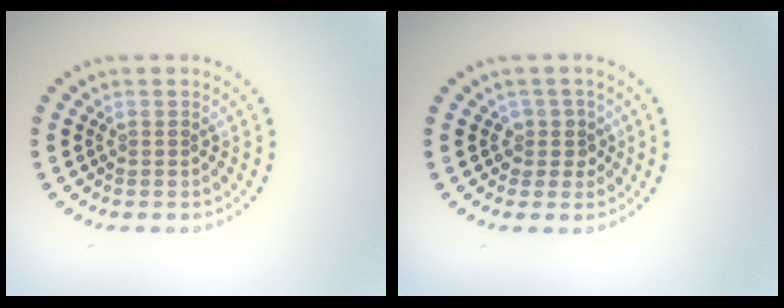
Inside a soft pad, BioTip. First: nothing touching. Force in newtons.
{"total": 1.7, "press": 1.4, "slide": 1.0}